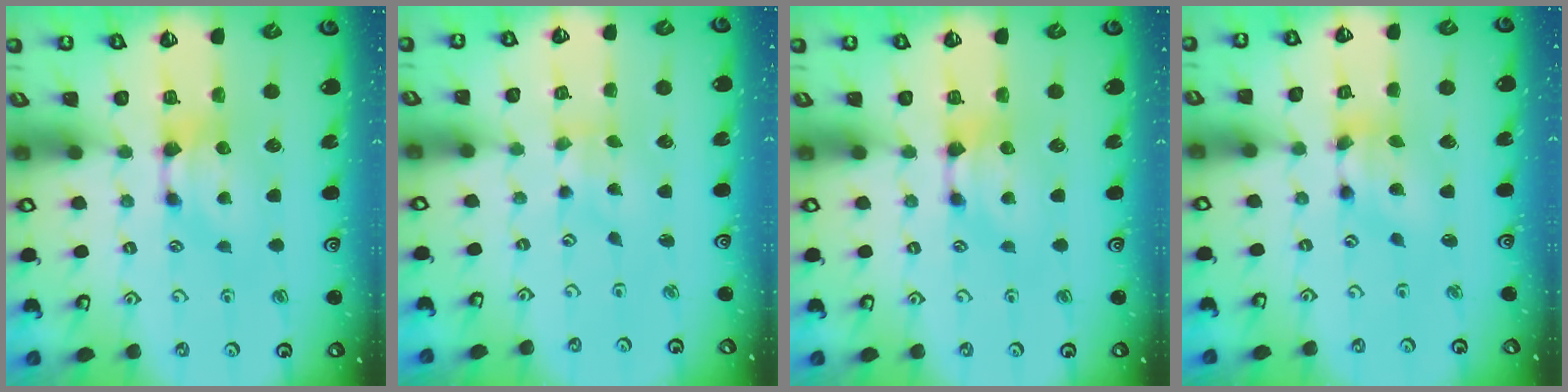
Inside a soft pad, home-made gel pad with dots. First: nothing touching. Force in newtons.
{"total": 3.4, "press": 3.4, "slide": 0.7}
{"total": 0.0}
{"total": 4.9, "press": 4.4, "slide": 2.0}